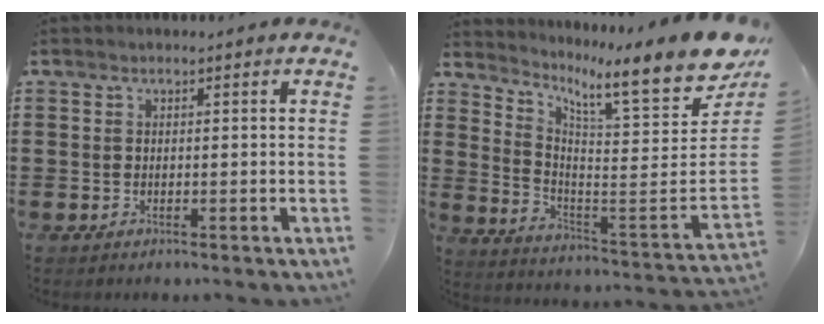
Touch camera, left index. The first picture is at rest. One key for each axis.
{"total": 9.8, "fx": 7.4, "fy": 0.6, "fz": 6.4, "tx": -0.113, "ty": -0.078, "tz": 0.108}